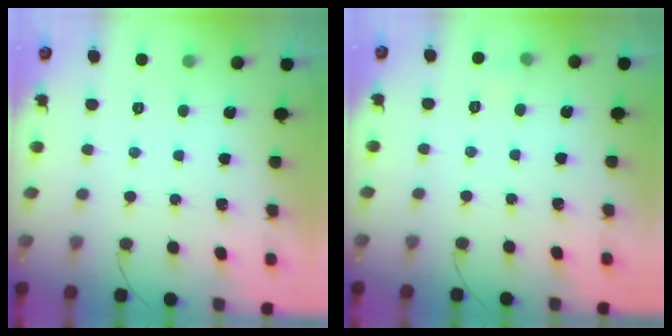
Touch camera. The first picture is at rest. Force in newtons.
{"total": 3.7, "press": 3.4, "slide": 1.5}